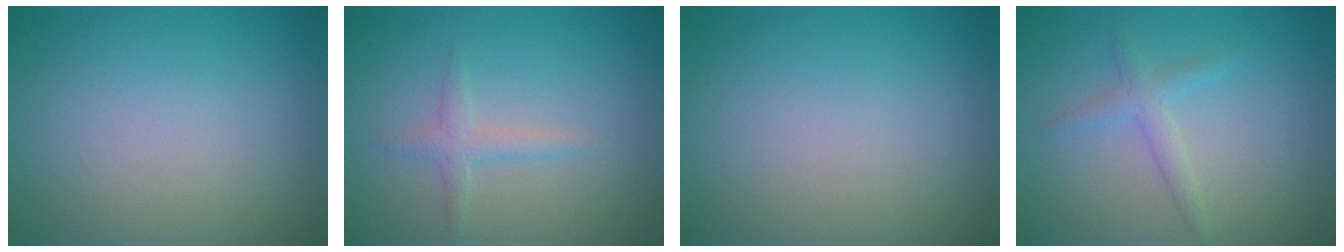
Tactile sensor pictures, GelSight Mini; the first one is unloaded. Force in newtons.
{"total": 1.5, "press": 1.5, "slide": 0.1}
{"total": 0.0}
{"total": 1.7, "press": 1.7, "slide": 0.1}